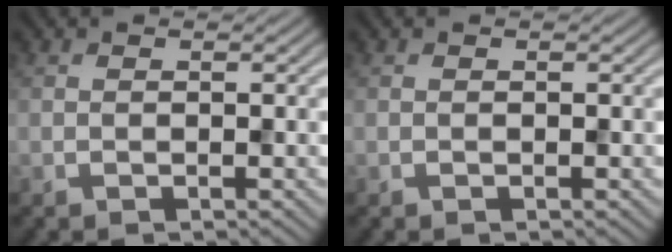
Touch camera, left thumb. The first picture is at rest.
{"total": 0.0}